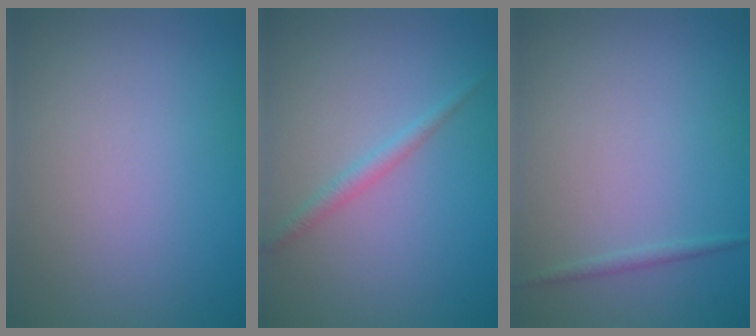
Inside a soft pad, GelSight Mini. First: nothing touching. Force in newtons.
{"total": 1.3, "press": 1.3, "slide": 0.0}
{"total": 0.7, "press": 0.7, "slide": 0.0}